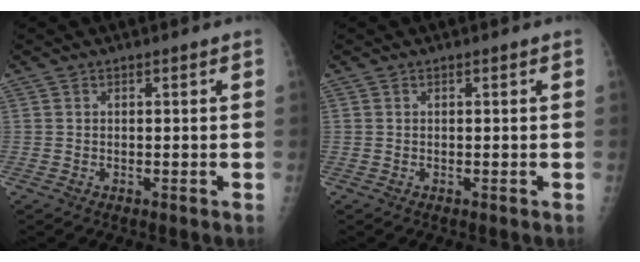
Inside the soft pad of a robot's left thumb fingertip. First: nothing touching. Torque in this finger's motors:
{"motor_torque": [0.01, 0.02, -0.07, -0.09, 0.00]}